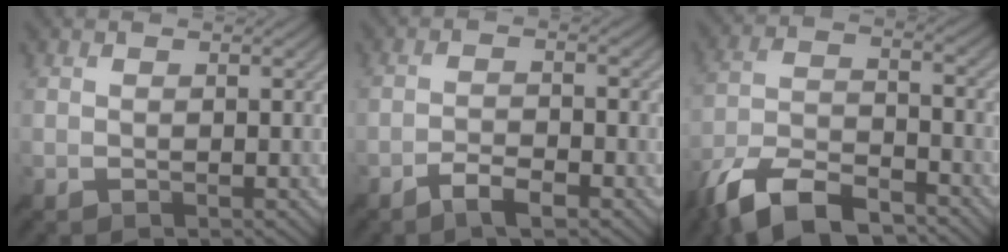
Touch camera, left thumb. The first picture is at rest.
{"total": 3.2, "force": [-2.2, 0.7, 2.3], "torque": [-0.049, 0.006, -0.044]}
{"total": 12.4, "force": [-8.9, 4.7, 7.2], "torque": [-0.147, -0.004, -0.183]}